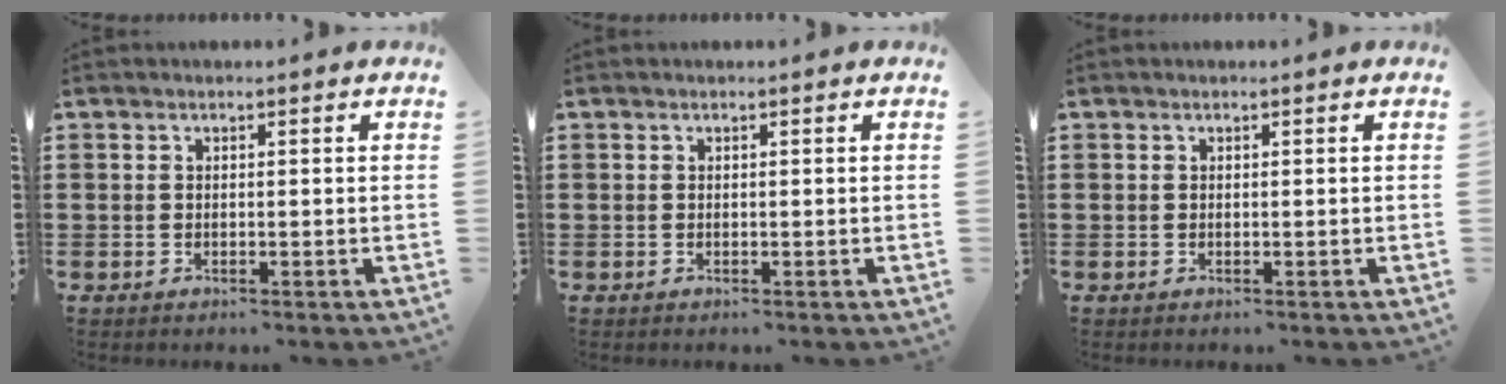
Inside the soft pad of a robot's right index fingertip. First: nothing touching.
{"total": 0.0}
{"total": 0.0}